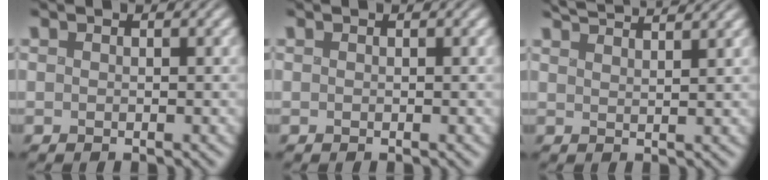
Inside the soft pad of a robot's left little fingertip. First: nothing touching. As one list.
[{"total": 0.0}, {"total": 4.1, "force": [3.8, 0.0, 1.4], "torque": [-0.030, 0.017, 0.056]}]